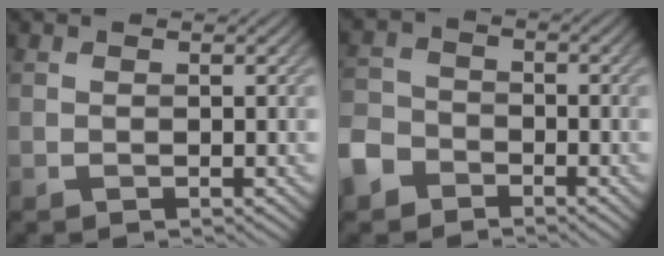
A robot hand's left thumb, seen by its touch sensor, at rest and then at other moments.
{"total": 6.0, "force": [-3.8, 4.1, 2.1], "torque": [-0.059, -0.005, -0.094]}